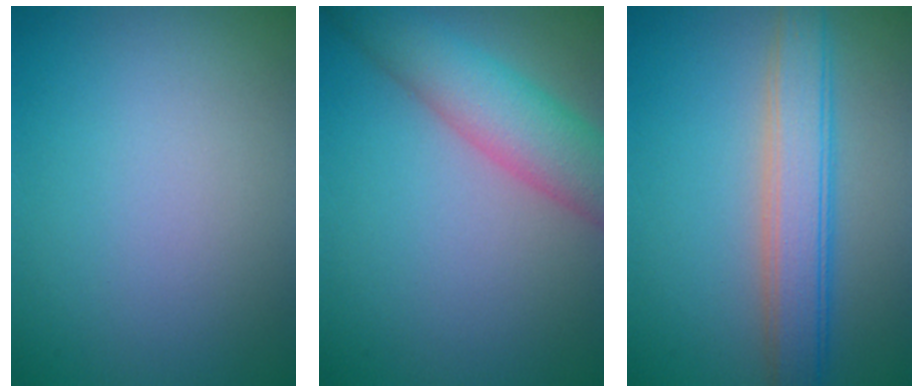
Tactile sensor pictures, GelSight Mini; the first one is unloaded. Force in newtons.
{"total": 6.1, "press": 6.1, "slide": 0.3}
{"total": 4.7, "press": 4.7, "slide": 0.2}